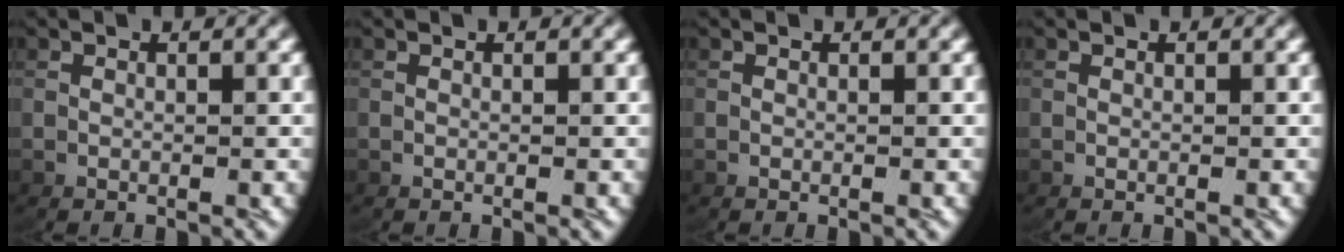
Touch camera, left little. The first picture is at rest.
{"total": 0.0}
{"total": 0.0}
{"total": 0.0}